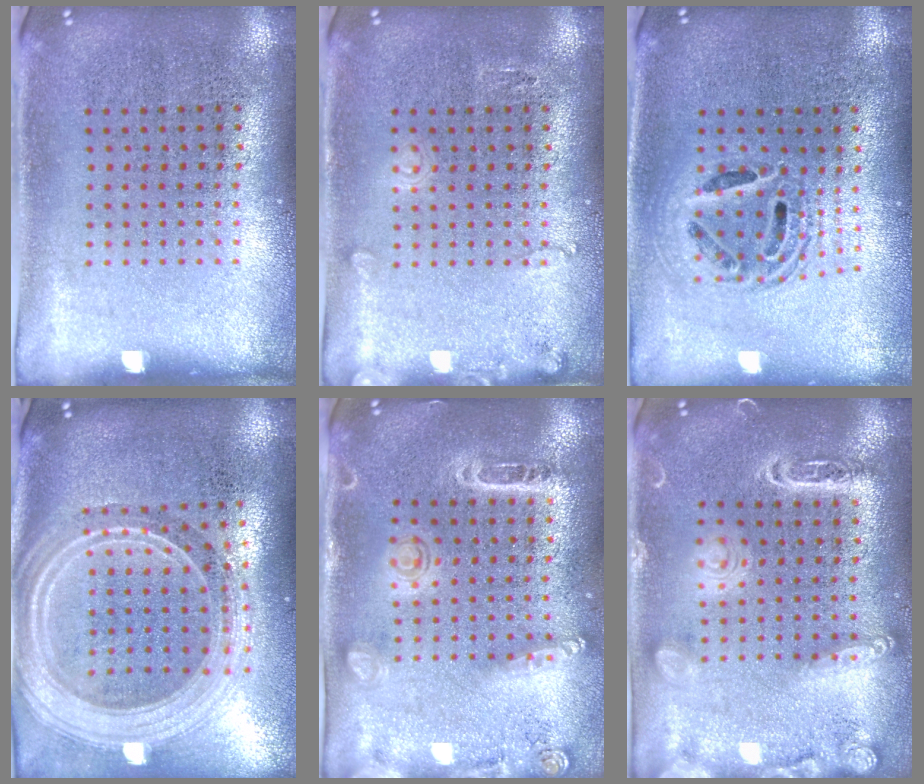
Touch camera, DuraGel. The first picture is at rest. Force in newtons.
{"total": 1.3, "press": 1.3, "slide": 0.2}
{"total": 1.6, "press": 1.3, "slide": 0.9}
{"total": 2.7, "press": 2.2, "slide": 1.5}
{"total": 1.5, "press": 1.4, "slide": 0.6}
{"total": 1.9, "press": 1.9, "slide": 0.1}